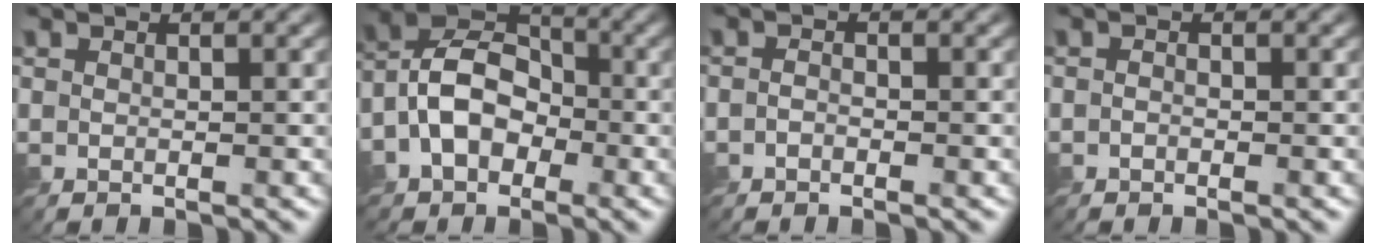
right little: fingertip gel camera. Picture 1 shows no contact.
{"total": 6.2, "force": [-2.0, 4.4, 3.9], "torque": [-0.066, 0.013, -0.043]}
{"total": 0.8, "force": [-0.6, 0.3, 0.4], "torque": [-0.012, 0.001, -0.015]}
{"total": 0.5, "force": [-0.4, 0.2, 0.3], "torque": [-0.006, 0.000, -0.008]}